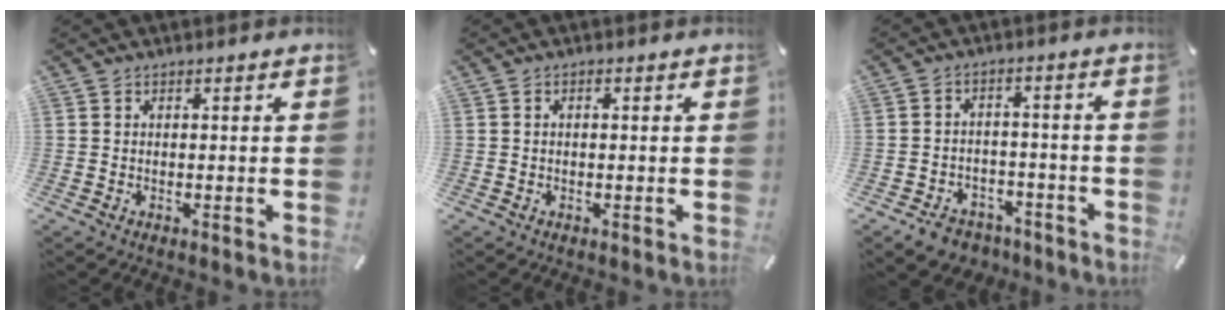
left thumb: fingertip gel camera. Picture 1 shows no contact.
{"total": 0.7, "force": [-0.1, 0.3, 0.6], "torque": [-0.011, 0.002, -0.002]}
{"total": 5.8, "force": [-4.2, 3.9, 1.4], "torque": [-0.017, 0.034, -0.074]}